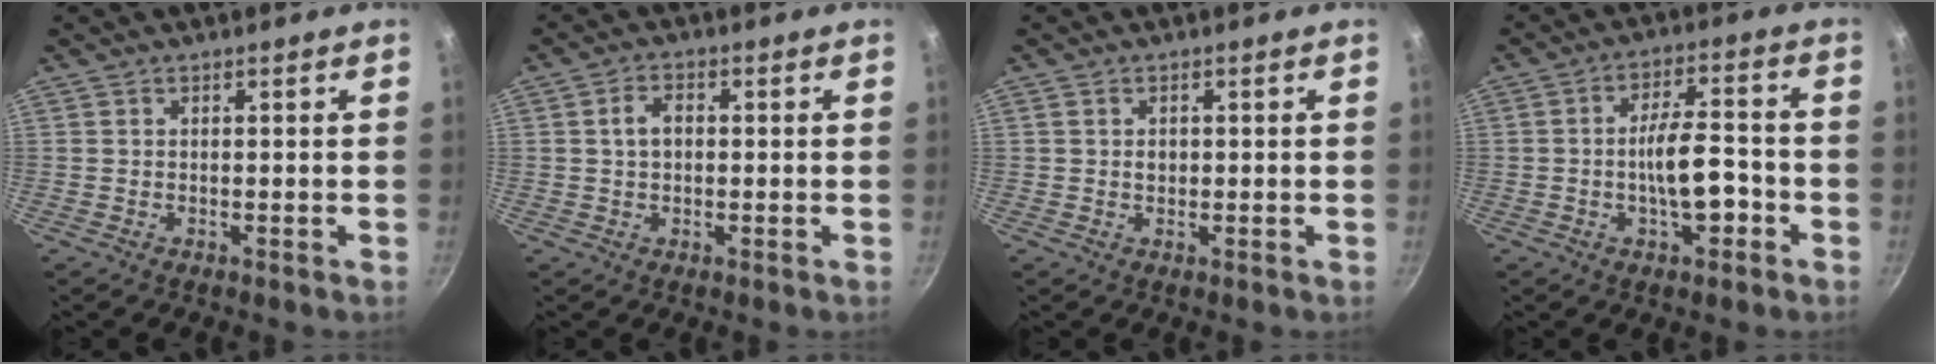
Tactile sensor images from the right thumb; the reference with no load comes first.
{"total": 3.8, "force": [0.3, 2.6, 2.7], "torque": [-0.040, 0.012, 0.003]}
{"total": 1.5, "force": [0.1, 1.2, 0.9], "torque": [-0.011, 0.000, 0.001]}
{"total": 9.2, "force": [-2.7, 3.9, 7.9], "torque": [-0.112, 0.031, -0.044]}